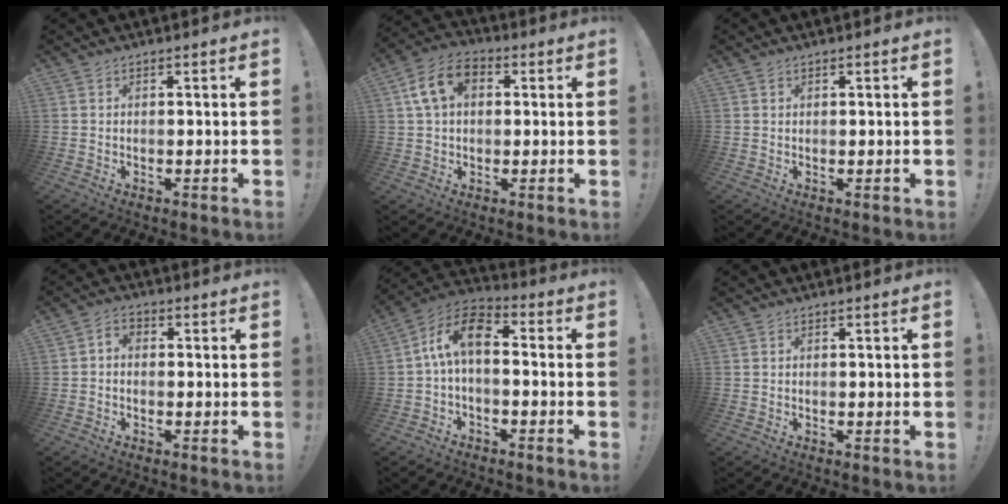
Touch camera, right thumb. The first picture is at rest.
{"total": 10.3, "force": [2.8, 7.2, 6.9], "torque": [-0.131, 0.014, 0.057]}
{"total": 0.5, "force": [0.4, 0.2, 0.2], "torque": [-0.009, 0.003, 0.010]}
{"total": 2.4, "force": [-1.3, 1.5, 1.4], "torque": [-0.023, 0.010, -0.023]}
{"total": 10.0, "force": [0.4, 5.2, 8.5], "torque": [-0.163, 0.014, 0.010]}
{"total": 0.0}